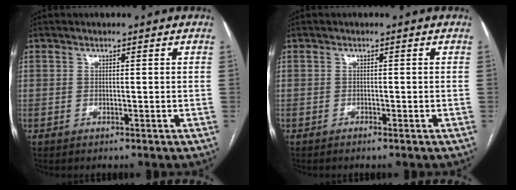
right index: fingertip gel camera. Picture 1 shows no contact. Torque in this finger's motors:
{"motor_torque": [0.22, -0.25, 0.09, 0.01]}